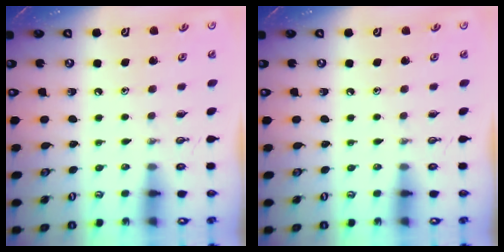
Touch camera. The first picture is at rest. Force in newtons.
{"total": 0.0}